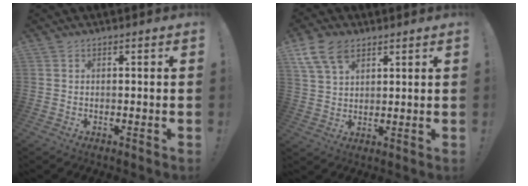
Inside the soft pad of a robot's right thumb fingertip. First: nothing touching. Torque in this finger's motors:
{"motor_torque": [0.01, 0.16, 0.26, 0.05, 0.02]}